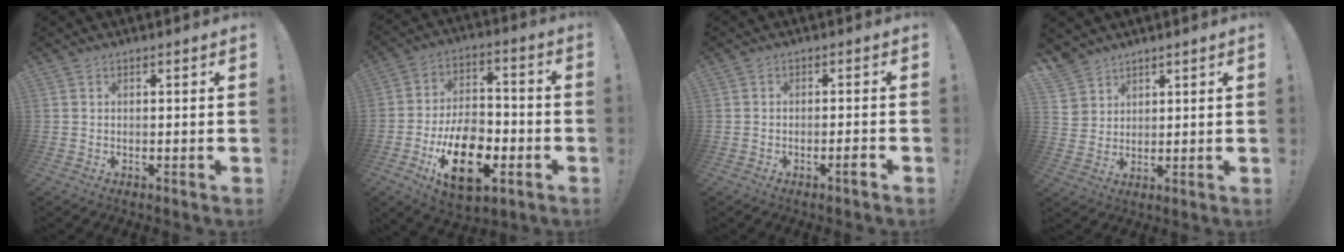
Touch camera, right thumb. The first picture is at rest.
{"total": 19.9, "force": [-7.8, 11.5, 14.2], "torque": [-0.232, 0.050, -0.122]}
{"total": 4.1, "force": [-2.3, 0.2, 3.3], "torque": [-0.051, 0.006, -0.038]}
{"total": 5.1, "force": [3.8, 3.4, 0.3], "torque": [-0.016, -0.029, 0.076]}